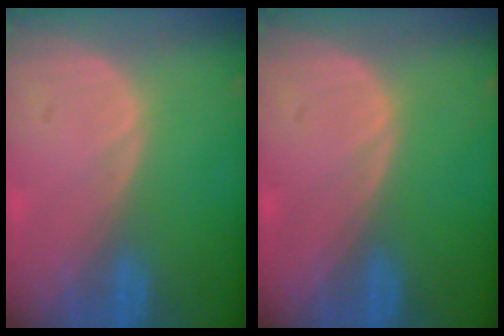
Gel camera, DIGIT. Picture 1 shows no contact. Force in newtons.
{"total": 0.0}